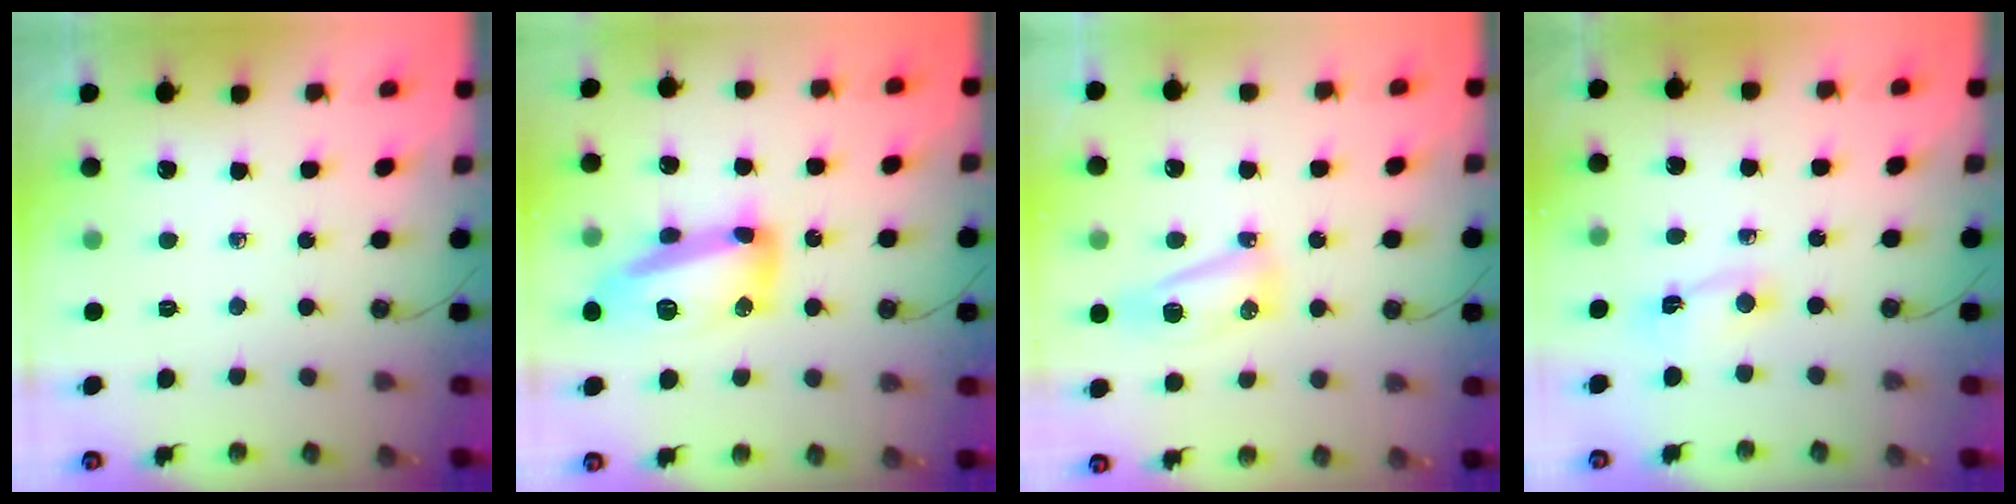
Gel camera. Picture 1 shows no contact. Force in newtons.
{"total": 15.4, "press": 15.4, "slide": 1.0}
{"total": 13.5, "press": 9.4, "slide": 9.7}
{"total": 2.3, "press": 2.3, "slide": 0.3}